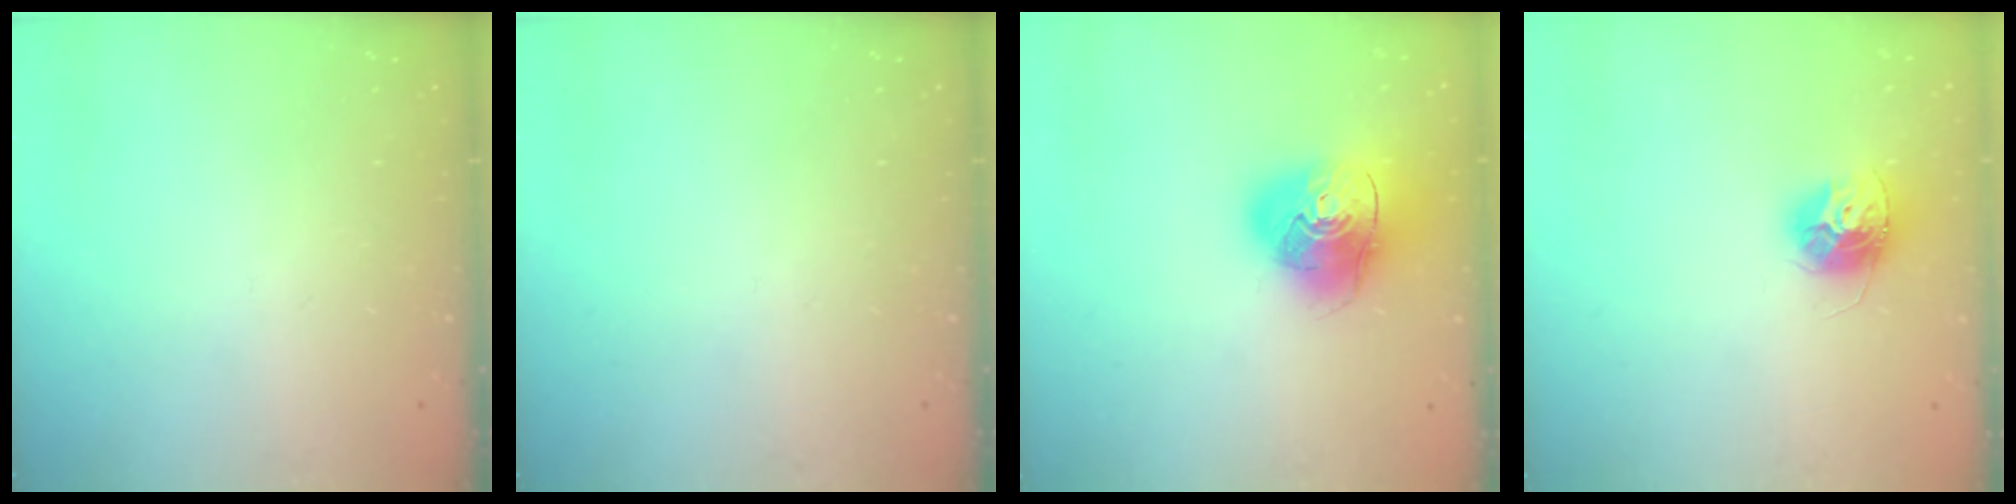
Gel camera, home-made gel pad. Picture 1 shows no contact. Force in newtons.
{"total": 0.0}
{"total": 13.7, "press": 13.6, "slide": 1.7}
{"total": 11.1, "press": 11.1, "slide": 0.5}